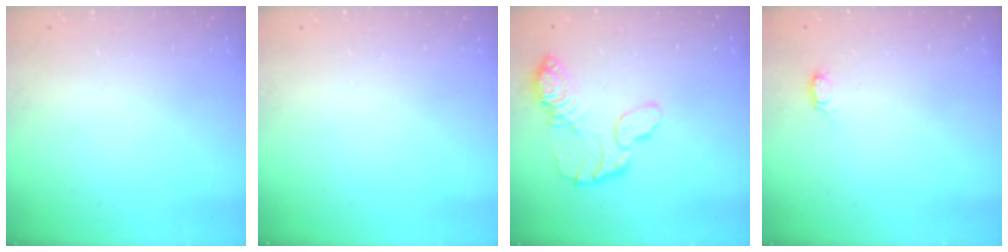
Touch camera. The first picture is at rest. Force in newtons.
{"total": 0.0}
{"total": 12.0, "press": 11.9, "slide": 1.2}
{"total": 3.3, "press": 3.3, "slide": 0.4}